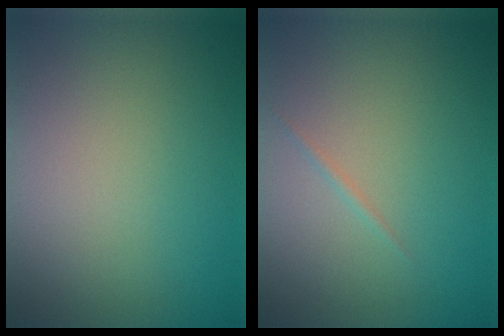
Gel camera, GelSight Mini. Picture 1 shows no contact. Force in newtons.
{"total": 0.6, "press": 0.6, "slide": 0.0}